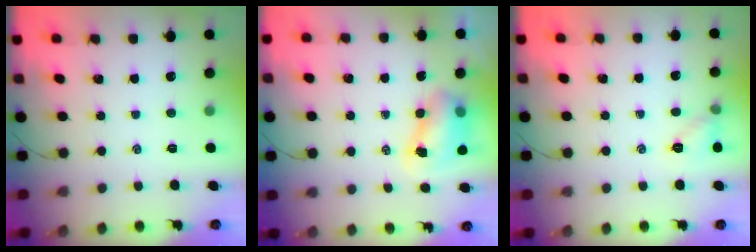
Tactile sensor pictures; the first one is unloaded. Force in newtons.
{"total": 8.6, "press": 8.5, "slide": 1.7}
{"total": 6.4, "press": 6.3, "slide": 0.9}